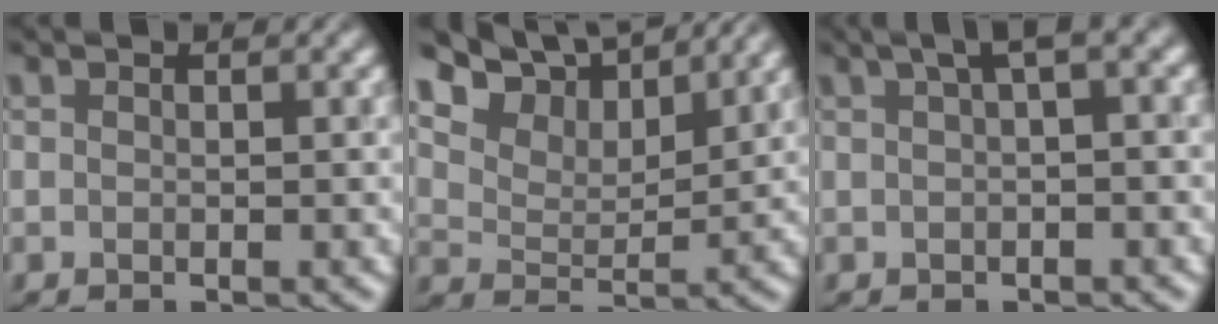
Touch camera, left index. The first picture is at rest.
{"total": 8.7, "force": [7.4, 3.0, 3.4], "torque": [-0.073, 0.012, 0.119]}
{"total": 2.6, "force": [0.8, 0.4, 2.5], "torque": [-0.029, 0.019, 0.014]}